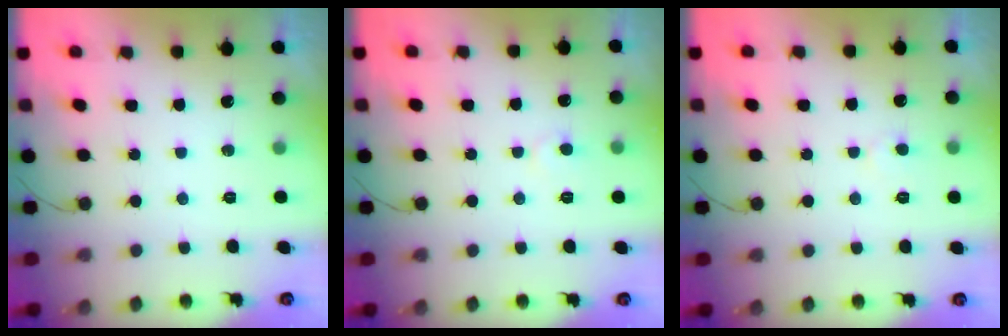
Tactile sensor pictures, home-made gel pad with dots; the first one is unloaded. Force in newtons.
{"total": 5.1, "press": 5.1, "slide": 0.4}
{"total": 3.3, "press": 3.3, "slide": 0.2}